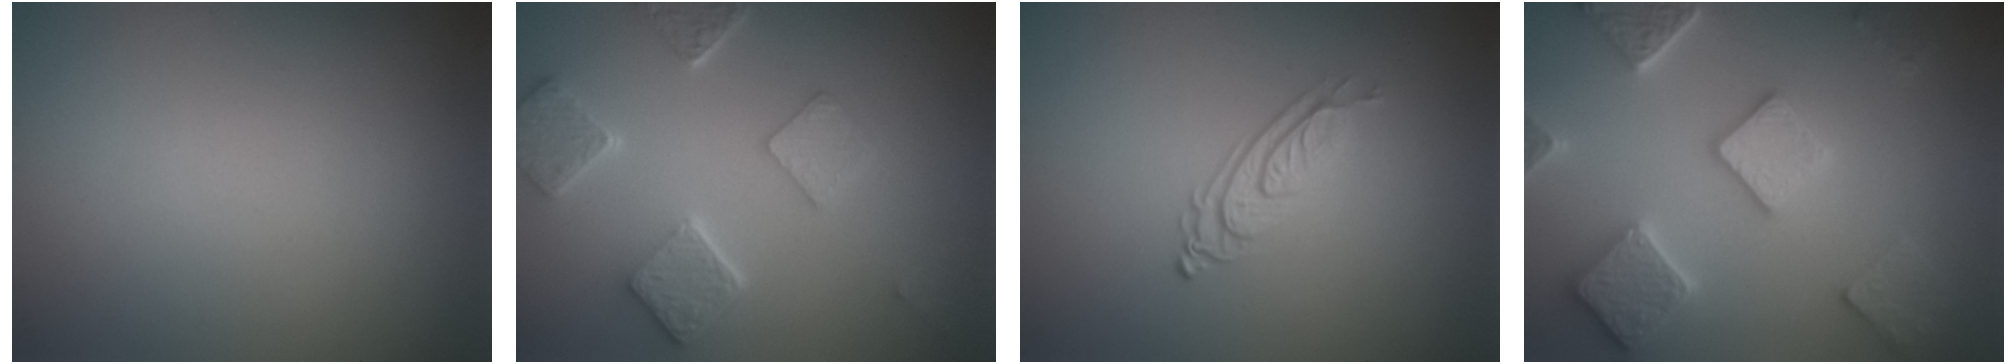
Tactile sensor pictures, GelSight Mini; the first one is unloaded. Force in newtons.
{"total": 5.1, "press": 4.0, "slide": 3.2}
{"total": 3.0, "press": 2.0, "slide": 2.3}
{"total": 5.8, "press": 5.6, "slide": 1.3}